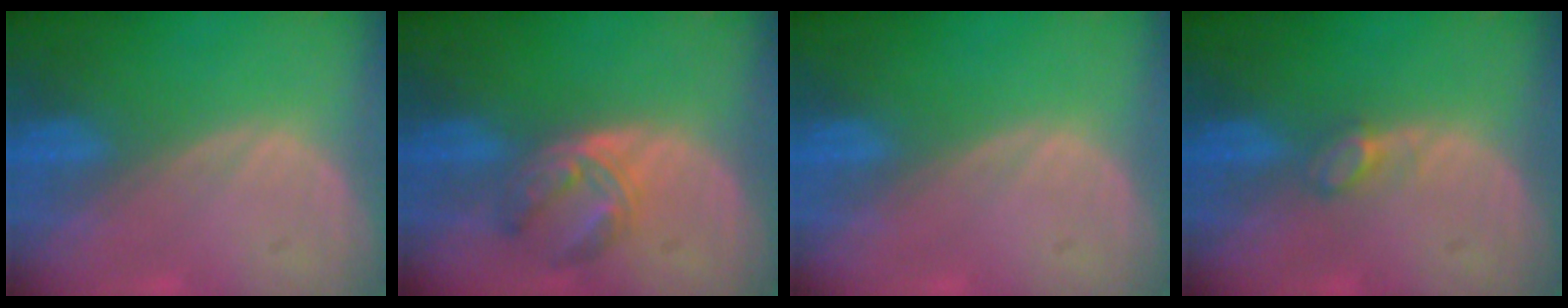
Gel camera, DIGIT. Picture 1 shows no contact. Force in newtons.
{"total": 5.5, "press": 4.9, "slide": 2.6}
{"total": 0.0}
{"total": 2.0, "press": 1.9, "slide": 0.2}